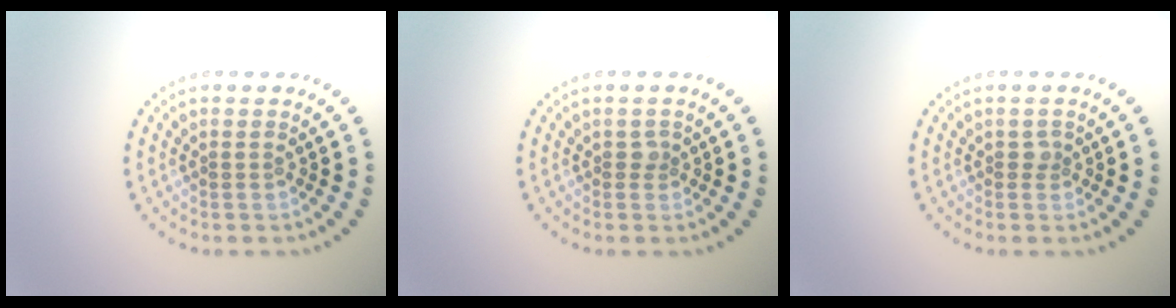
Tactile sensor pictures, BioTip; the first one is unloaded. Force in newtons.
{"total": 0.7, "press": 0.5, "slide": 0.4}
{"total": 0.7, "press": 0.5, "slide": 0.4}